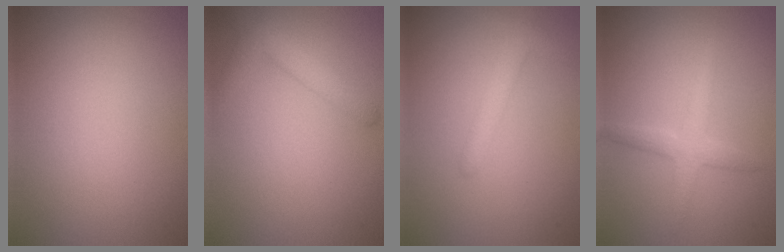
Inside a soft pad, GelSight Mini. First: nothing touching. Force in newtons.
{"total": 2.6, "press": 2.6, "slide": 0.2}
{"total": 2.1, "press": 2.1, "slide": 0.1}
{"total": 2.4, "press": 2.4, "slide": 0.0}